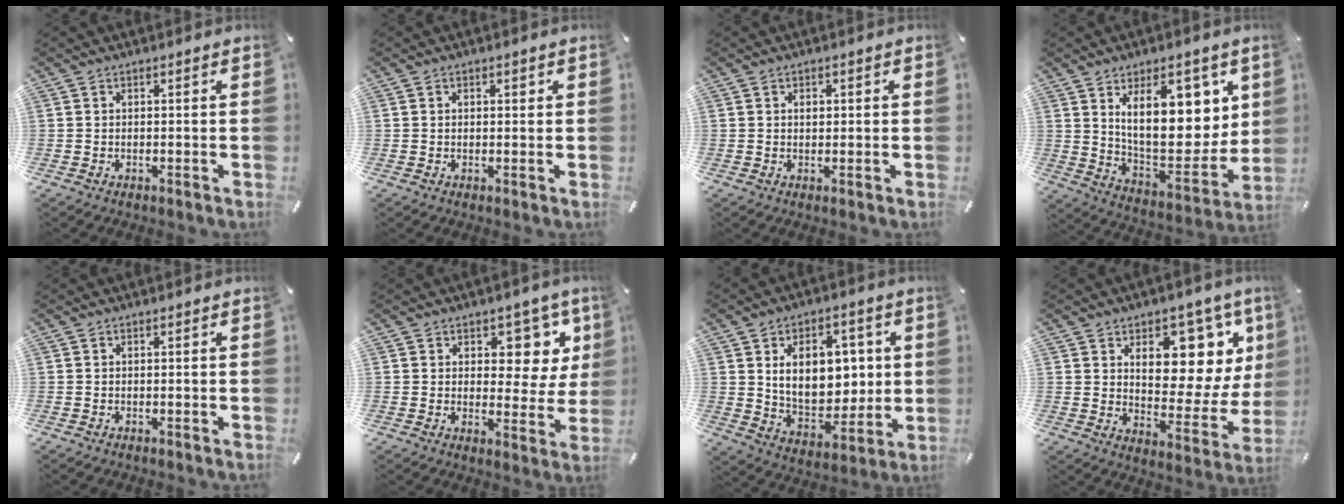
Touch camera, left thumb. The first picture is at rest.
{"total": 1.0, "force": [0.2, 0.7, 0.6], "torque": [-0.013, 0.005, 0.003]}
{"total": 1.4, "force": [0.3, 1.1, 0.9], "torque": [-0.004, -0.001, 0.001]}
{"total": 18.6, "force": [8.6, 9.4, 13.5], "torque": [-0.180, -0.053, 0.145]}
{"total": 0.0}
{"total": 9.3, "force": [5.3, 6.1, 4.6], "torque": [-0.044, -0.041, 0.092]}
{"total": 14.6, "force": [3.5, 10.5, 9.5], "torque": [-0.141, -0.007, 0.067]}
{"total": 12.9, "force": [7.8, 7.6, 7.0], "torque": [-0.083, -0.083, 0.135]}